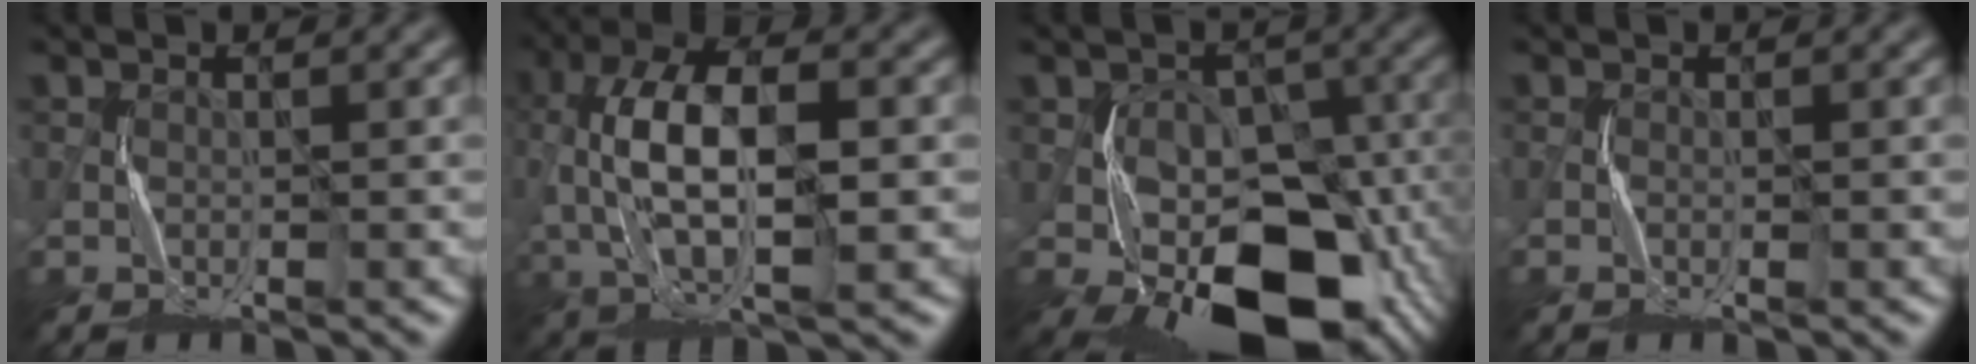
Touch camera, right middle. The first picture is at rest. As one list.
[{"total": 10.2, "force": [0.4, 4.8, 8.9], "torque": [-0.178, 0.007, 0.006]}, {"total": 14.3, "force": [-6.5, 8.5, 9.5], "torque": [-0.125, -0.013, -0.108]}, {"total": 0.0}]